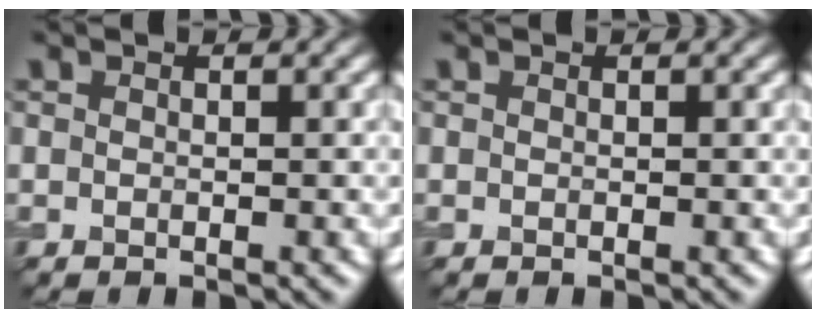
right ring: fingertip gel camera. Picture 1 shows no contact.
{"total": 0.0}